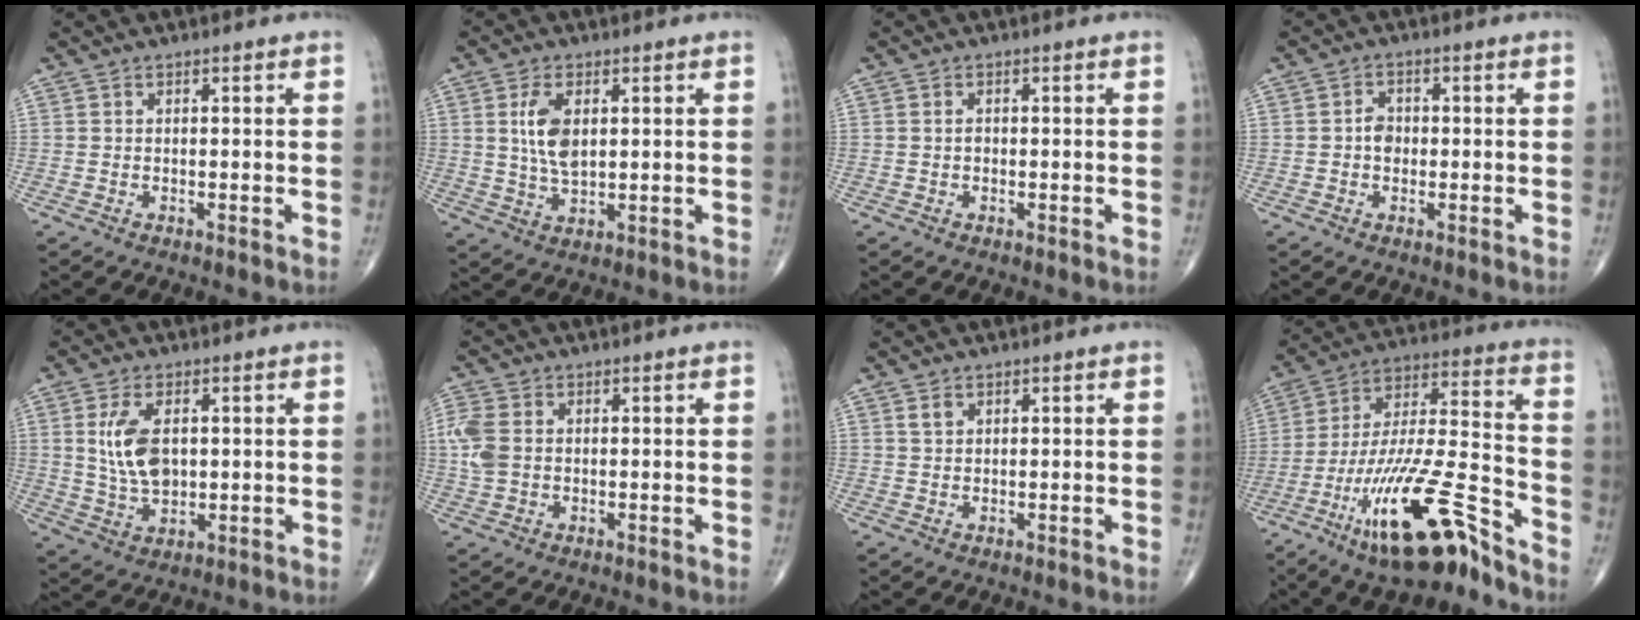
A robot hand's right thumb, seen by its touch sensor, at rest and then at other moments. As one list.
[{"total": 7.0, "force": [1.6, 3.6, 5.8], "torque": [-0.112, -0.009, 0.034]}, {"total": 0.7, "force": [-0.1, 0.5, 0.5], "torque": [-0.007, 0.000, -0.003]}, {"total": 2.7, "force": [-0.3, 2.2, 1.6], "torque": [-0.015, 0.006, -0.011]}, {"total": 8.8, "force": [1.5, 5.0, 7.1], "torque": [-0.133, -0.010, 0.037]}, {"total": 5.8, "force": [0.4, 4.2, 4.0], "torque": [-0.112, 0.007, 0.008]}, {"total": 1.5, "force": [0.8, 1.0, 0.8], "torque": [-0.010, -0.001, 0.017]}, {"total": 21.6, "force": [-13.8, 4.8, 16.0], "torque": [-0.298, 0.077, -0.240]}]